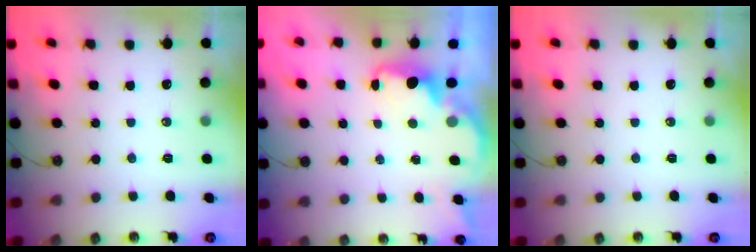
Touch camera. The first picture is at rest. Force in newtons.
{"total": 2.2, "press": 2.1, "slide": 0.9}
{"total": 0.0}